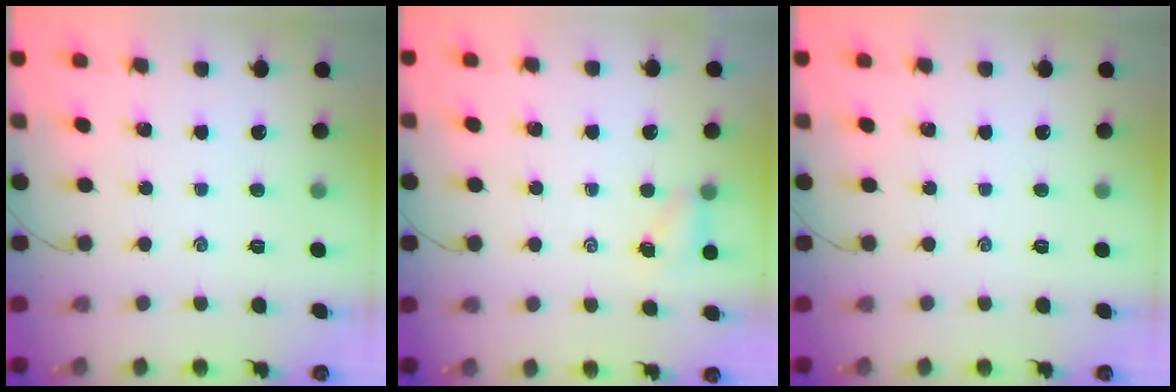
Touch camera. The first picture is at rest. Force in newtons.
{"total": 3.5, "press": 3.3, "slide": 1.2}
{"total": 0.0}